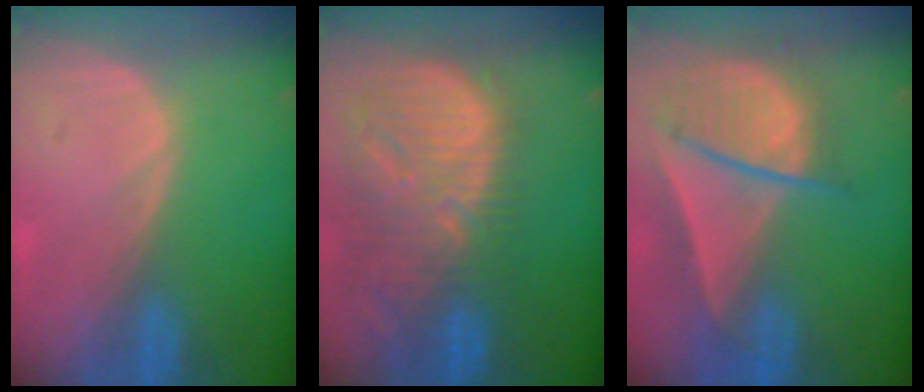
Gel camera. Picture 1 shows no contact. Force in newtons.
{"total": 13.5, "press": 11.7, "slide": 6.8}
{"total": 9.1, "press": 7.9, "slide": 4.5}